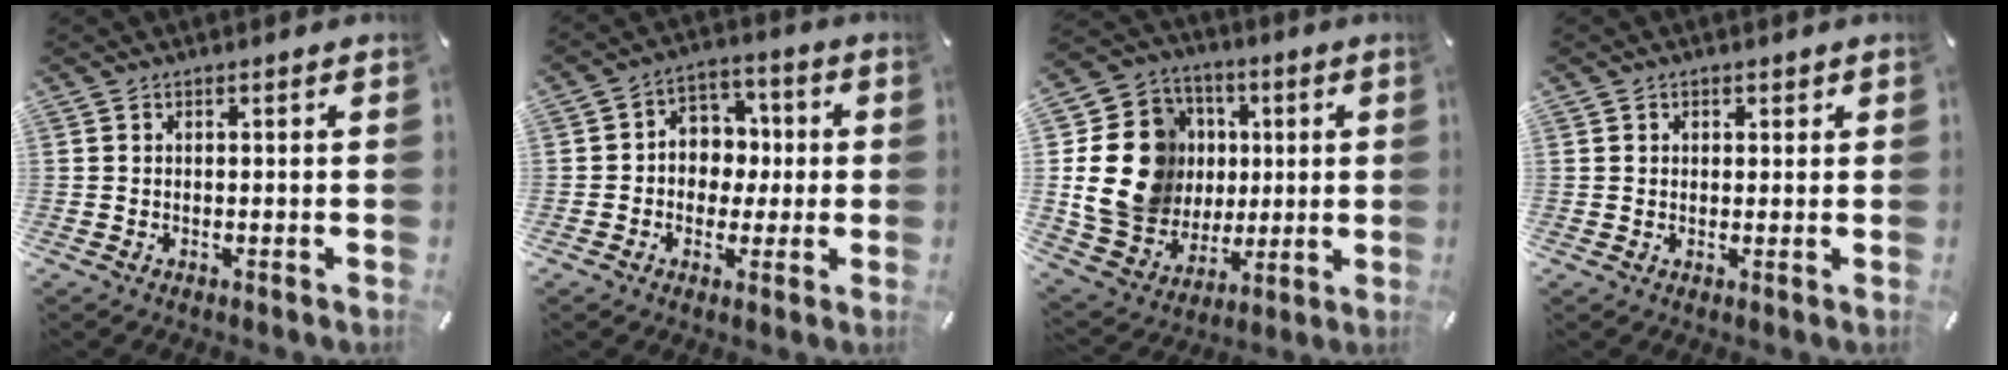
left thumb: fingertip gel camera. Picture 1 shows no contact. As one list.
[{"total": 7.8, "force": [-1.1, 7.3, 2.4], "torque": [-0.035, 0.014, -0.021]}, {"total": 19.5, "force": [1.8, 17.4, 8.6], "torque": [-0.170, -0.002, 0.052]}, {"total": 1.8, "force": [0.7, 1.7, 0.3], "torque": [0.010, -0.001, 0.007]}]